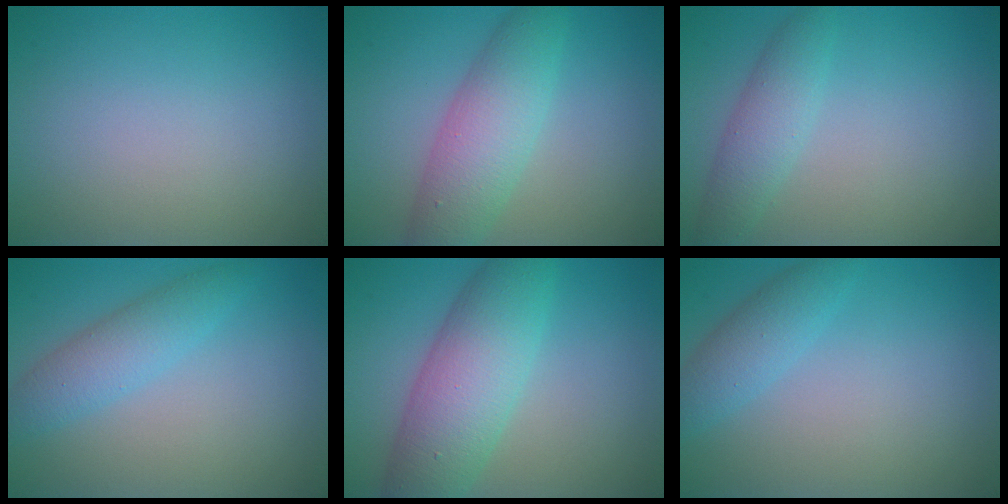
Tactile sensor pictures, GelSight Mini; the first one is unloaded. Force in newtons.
{"total": 5.4, "press": 5.4, "slide": 0.1}
{"total": 2.9, "press": 2.9, "slide": 0.2}
{"total": 3.2, "press": 3.2, "slide": 0.0}
{"total": 7.4, "press": 7.4, "slide": 0.2}
{"total": 2.7, "press": 2.7, "slide": 0.1}